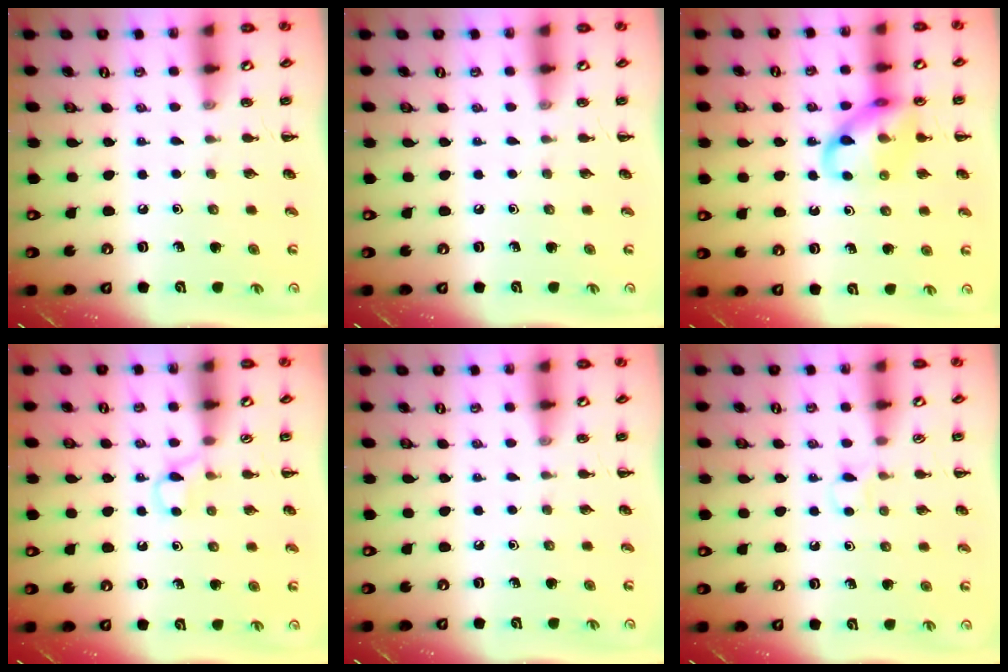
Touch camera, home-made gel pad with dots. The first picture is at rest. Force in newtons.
{"total": 0.0}
{"total": 12.3, "press": 12.2, "slide": 1.2}
{"total": 2.8, "press": 2.6, "slide": 1.0}
{"total": 0.0}
{"total": 3.6, "press": 3.4, "slide": 1.1}